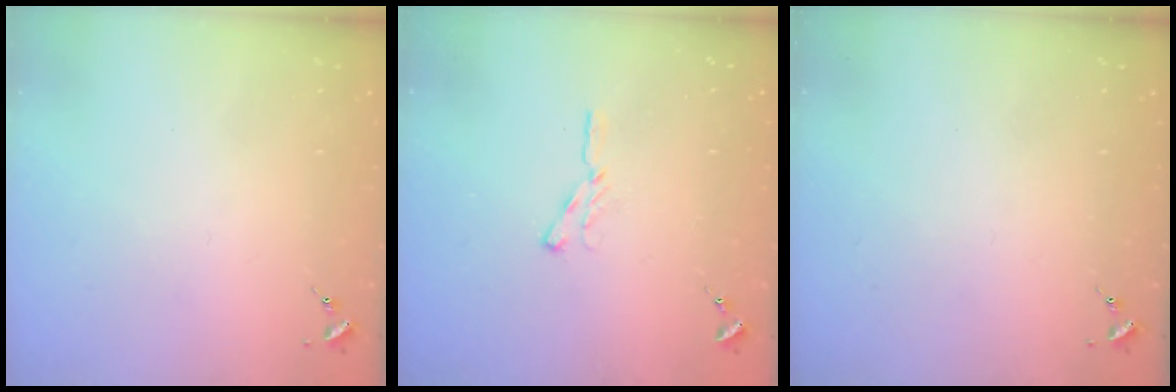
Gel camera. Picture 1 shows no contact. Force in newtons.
{"total": 4.4, "press": 4.4, "slide": 0.5}
{"total": 0.0}